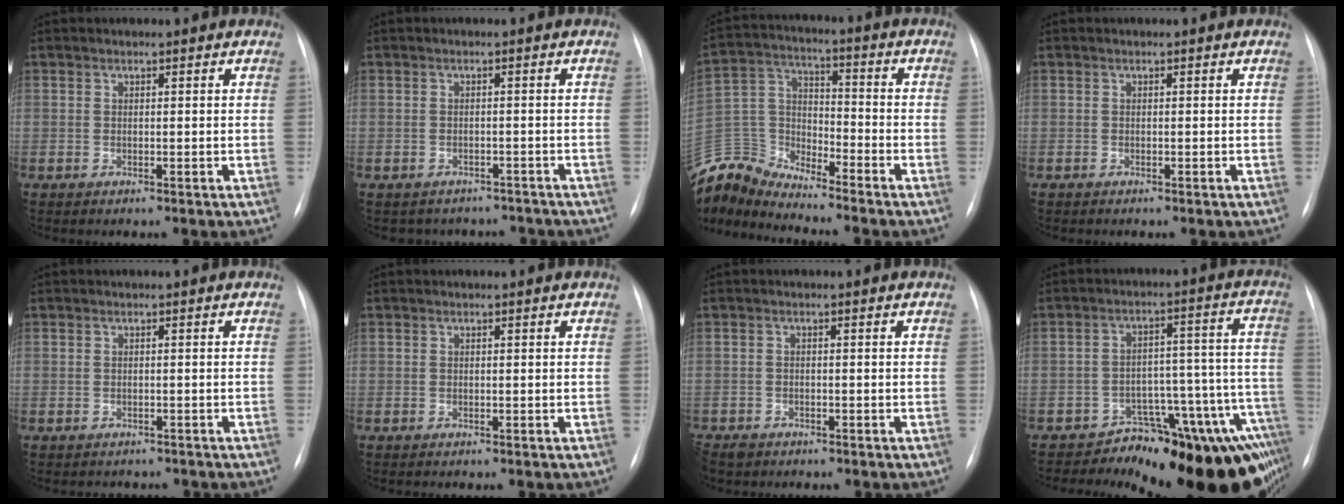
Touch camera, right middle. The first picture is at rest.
{"total": 6.4, "force": [-5.6, 3.0, -0.1], "torque": [0.006, 0.020, -0.059]}
{"total": 11.7, "force": [-11.6, 1.2, 0.4], "torque": [-0.023, 0.049, -0.233]}
{"total": 0.0}
{"total": 2.8, "force": [-2.5, 1.2, 0.1], "torque": [-0.001, 0.003, -0.029]}
{"total": 0.0}
{"total": 3.6, "force": [-3.0, 2.0, 0.6], "torque": [-0.008, -0.002, -0.048]}
{"total": 16.3, "force": [-12.7, 3.1, 9.7], "torque": [-0.016, 0.067, -0.162]}